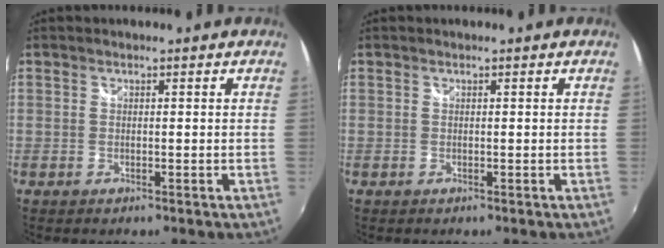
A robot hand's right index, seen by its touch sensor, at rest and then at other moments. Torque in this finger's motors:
{"motor_torque": [0.01, 0.01, 0.00, 0.00]}